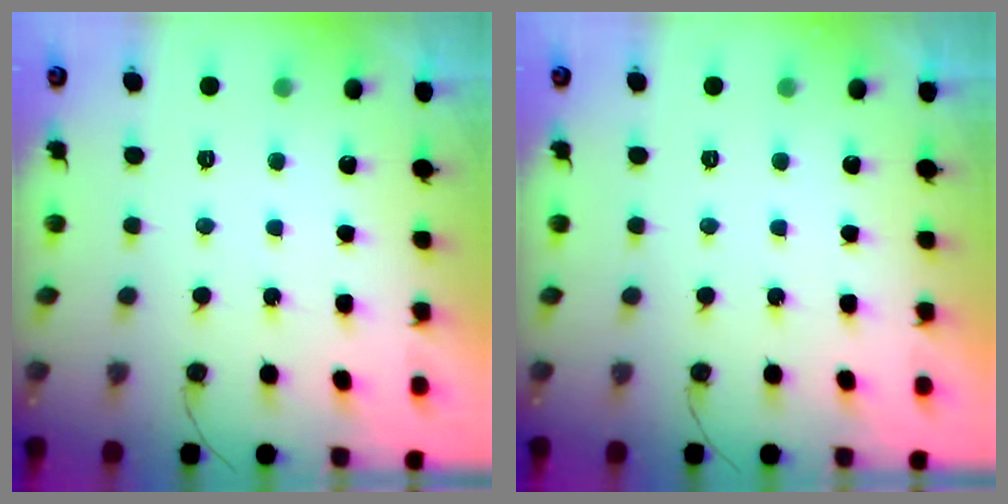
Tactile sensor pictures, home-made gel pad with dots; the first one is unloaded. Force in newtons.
{"total": 0.0}